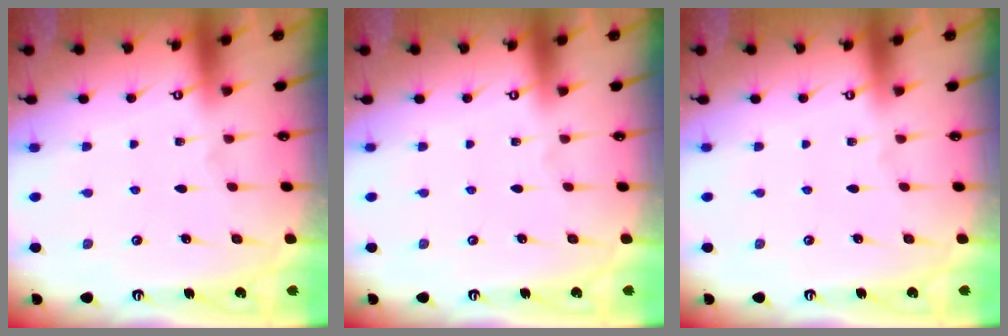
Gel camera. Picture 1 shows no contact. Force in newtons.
{"total": 0.0}
{"total": 0.0}